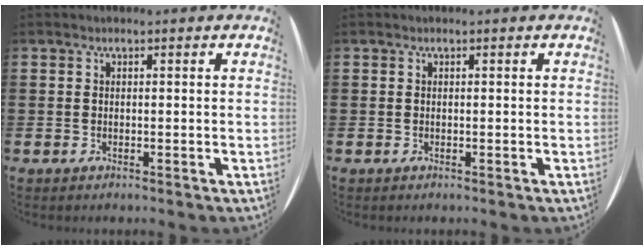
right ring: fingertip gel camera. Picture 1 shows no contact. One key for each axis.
{"total": 0.0}